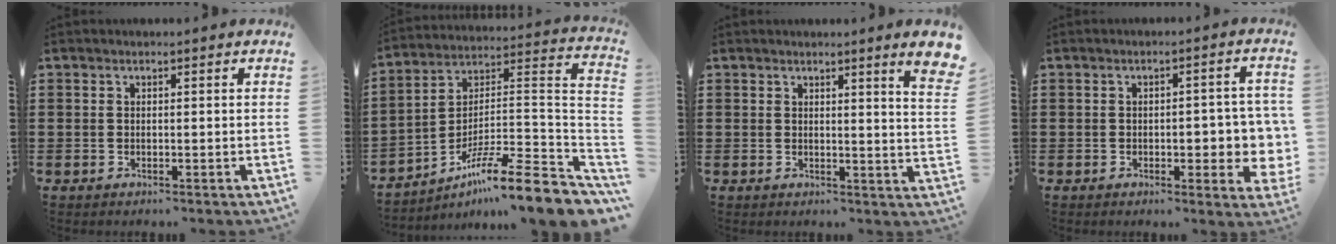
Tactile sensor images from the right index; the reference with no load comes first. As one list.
[{"total": 11.9, "force": [-8.8, 0.9, 7.9], "torque": [-0.125, 0.007, -0.170]}, {"total": 3.7, "force": [2.5, -0.3, 2.7], "torque": [-0.051, -0.007, 0.042]}, {"total": 5.8, "force": [-0.8, 2.3, 5.3], "torque": [-0.068, -0.004, -0.018]}]